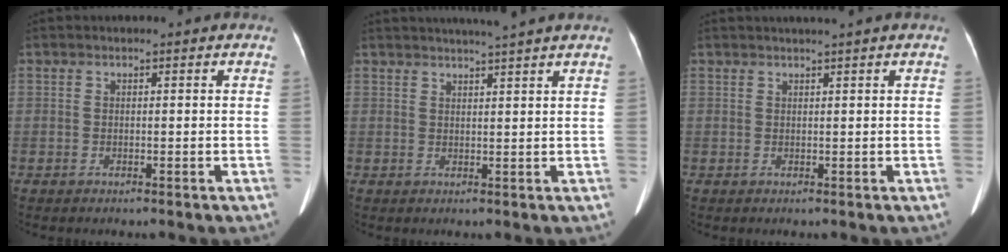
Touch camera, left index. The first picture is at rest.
{"total": 6.5, "force": [5.7, -1.3, 2.8], "torque": [-0.037, 0.012, 0.073]}
{"total": 2.4, "force": [2.0, -0.7, 1.1], "torque": [-0.008, 0.012, 0.038]}